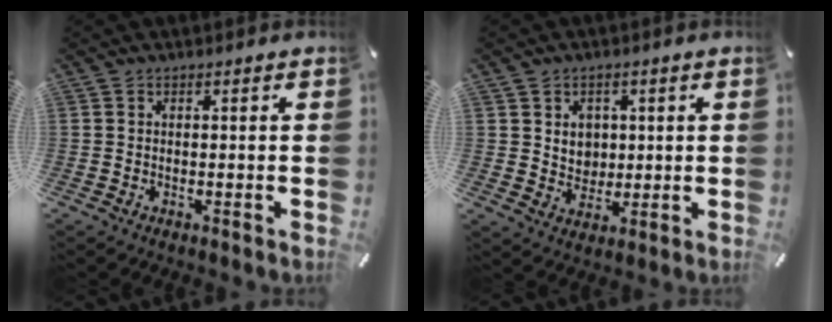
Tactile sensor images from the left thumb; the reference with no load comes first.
{"total": 5.5, "force": [1.5, 5.2, 0.9], "torque": [-0.004, -0.006, 0.023]}